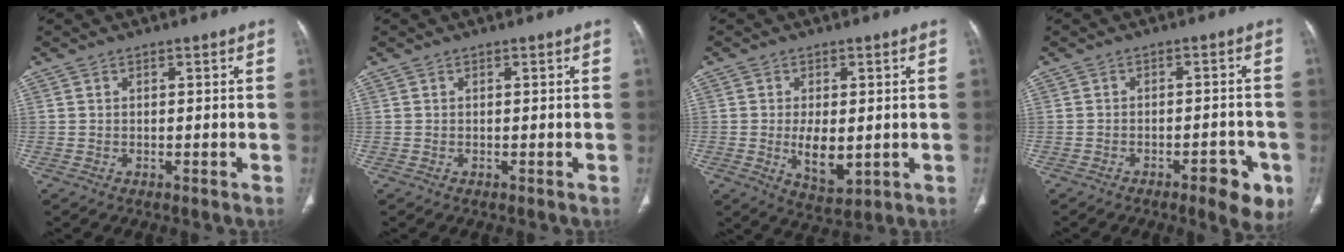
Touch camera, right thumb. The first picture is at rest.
{"total": 0.0}
{"total": 7.2, "force": [-0.7, 3.8, 6.1], "torque": [-0.094, -0.016, -0.001]}
{"total": 6.9, "force": [-3.6, 2.5, 5.4], "torque": [-0.051, 0.014, -0.042]}